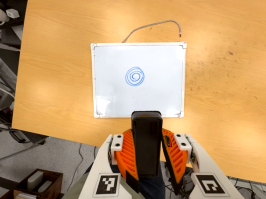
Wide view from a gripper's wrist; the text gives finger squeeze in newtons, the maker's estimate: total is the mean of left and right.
{"total": 8.5, "left": 7.3, "right": 9.7}